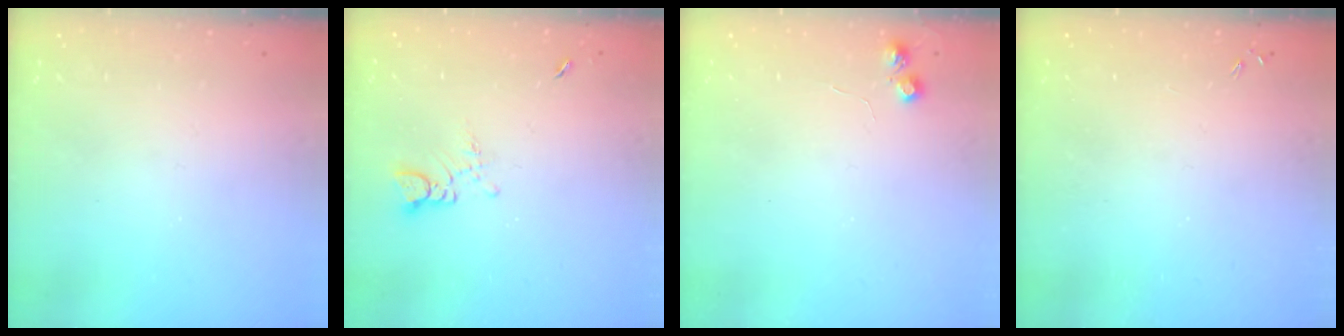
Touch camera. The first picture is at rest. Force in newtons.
{"total": 2.7, "press": 2.7, "slide": 0.2}
{"total": 4.6, "press": 4.6, "slide": 0.5}
{"total": 0.0}